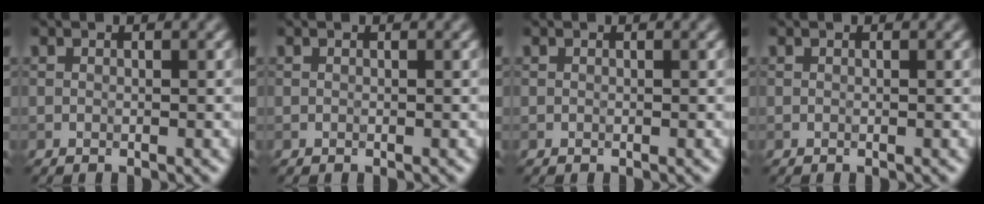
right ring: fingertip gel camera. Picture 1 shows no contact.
{"total": 0.0}
{"total": 0.0}
{"total": 0.0}